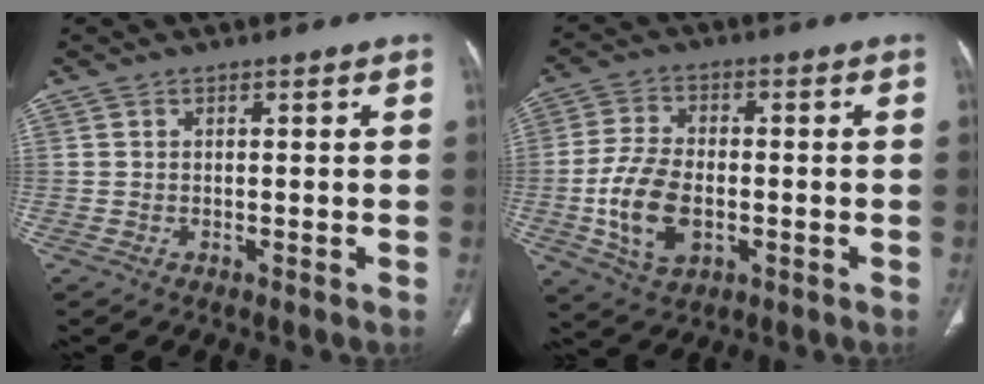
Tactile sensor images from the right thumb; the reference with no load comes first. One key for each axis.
{"total": 11.5, "fx": -2.4, "fy": 7.0, "fz": 8.8, "tx": -0.169, "ty": 0.006, "tz": -0.039}